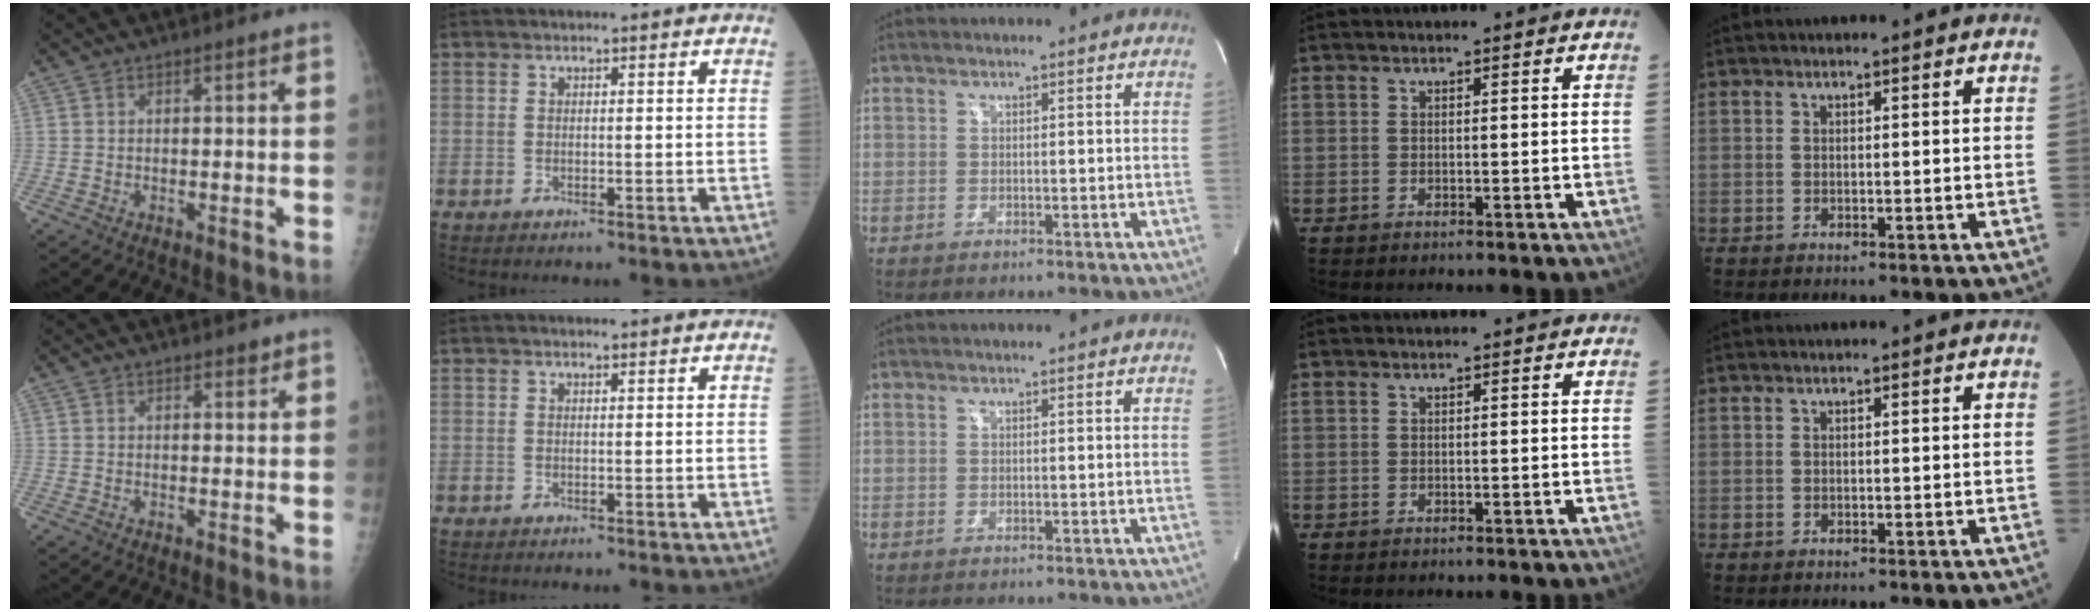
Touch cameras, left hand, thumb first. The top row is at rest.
{"thumb": {"total": 1.4, "force": [1.1, 0.7, 0.6], "torque": [0.002, -0.006, 0.012]}, "index": {"total": 0.5, "force": [0.4, 0.1, 0.3], "torque": [-0.011, 0.000, 0.004]}}